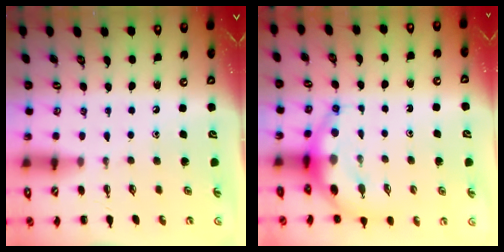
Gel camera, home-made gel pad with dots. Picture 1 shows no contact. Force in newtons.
{"total": 7.0, "press": 6.9, "slide": 1.5}